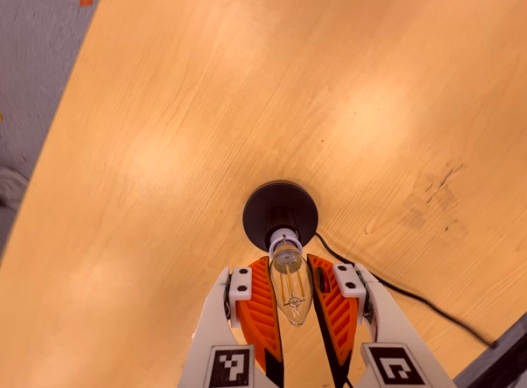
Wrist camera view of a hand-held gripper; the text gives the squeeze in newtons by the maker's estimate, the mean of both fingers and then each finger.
{"total": 14.4, "left": 15.5, "right": 13.3}